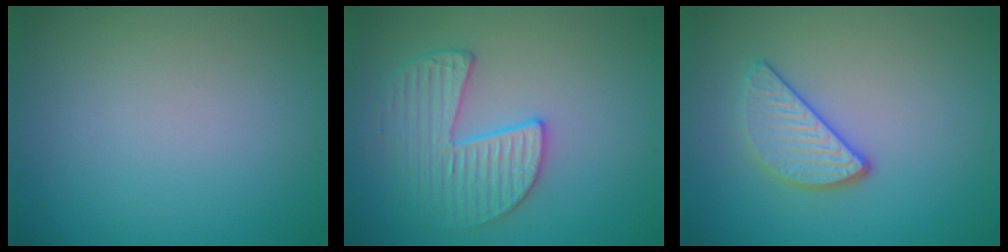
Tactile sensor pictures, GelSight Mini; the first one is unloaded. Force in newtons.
{"total": 3.6, "press": 3.5, "slide": 0.6}
{"total": 3.0, "press": 2.6, "slide": 1.3}